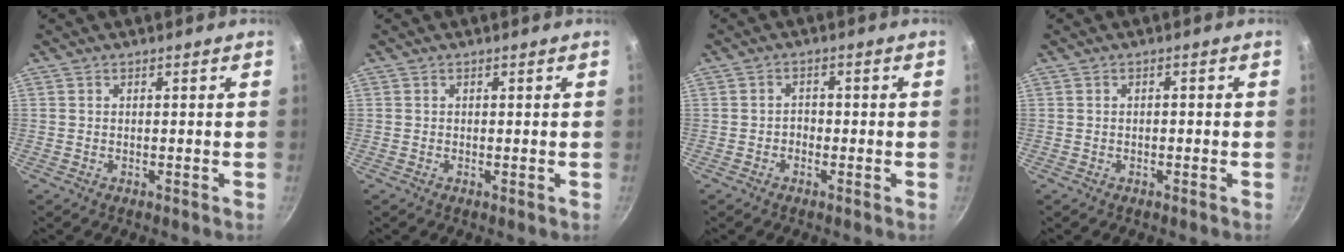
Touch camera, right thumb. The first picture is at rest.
{"total": 0.0}
{"total": 1.7, "force": [-0.8, 1.3, 0.8], "torque": [0.002, 0.008, -0.019]}
{"total": 0.7, "force": [-0.2, 0.4, 0.5], "torque": [-0.005, 0.005, -0.003]}